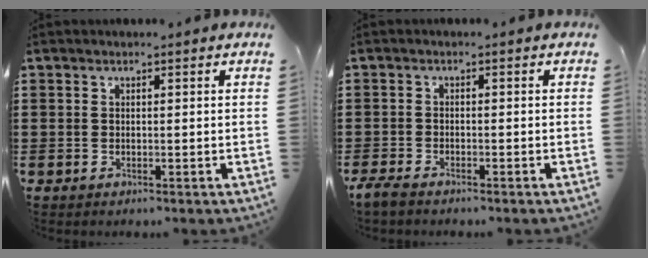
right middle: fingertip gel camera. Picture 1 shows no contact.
{"total": 2.2, "force": [-1.9, 0.7, 0.9], "torque": [-0.032, 0.000, -0.043]}